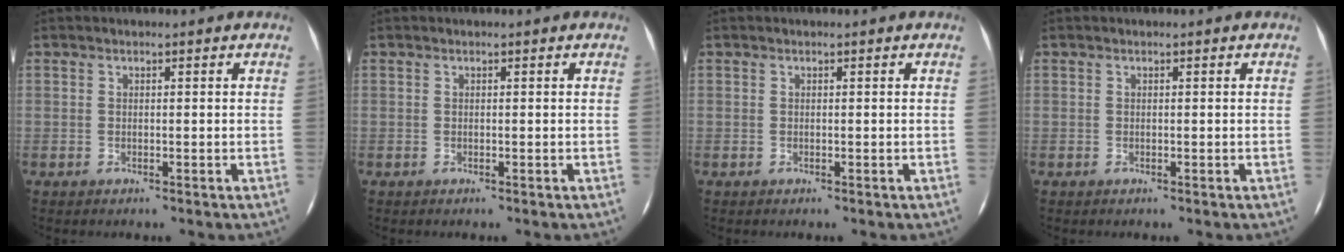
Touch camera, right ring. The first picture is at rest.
{"total": 0.0}
{"total": 0.0}
{"total": 0.0}